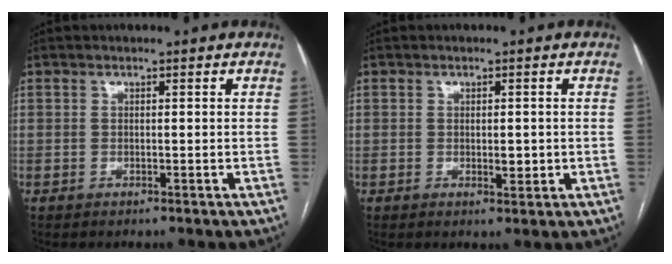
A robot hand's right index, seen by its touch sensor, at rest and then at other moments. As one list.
[{"total": 2.1, "force": [-0.1, 0.9, 1.9], "torque": [-0.028, -0.003, 0.002]}]